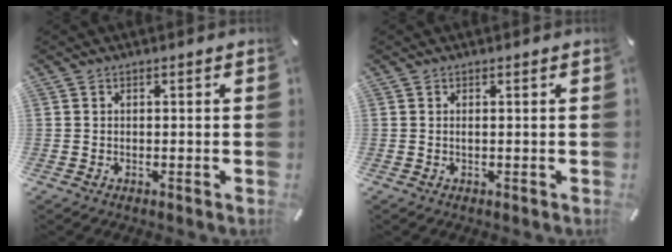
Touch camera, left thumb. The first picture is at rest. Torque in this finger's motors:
{"motor_torque": [0.00, 0.14, 0.16, 0.11, 0.00]}